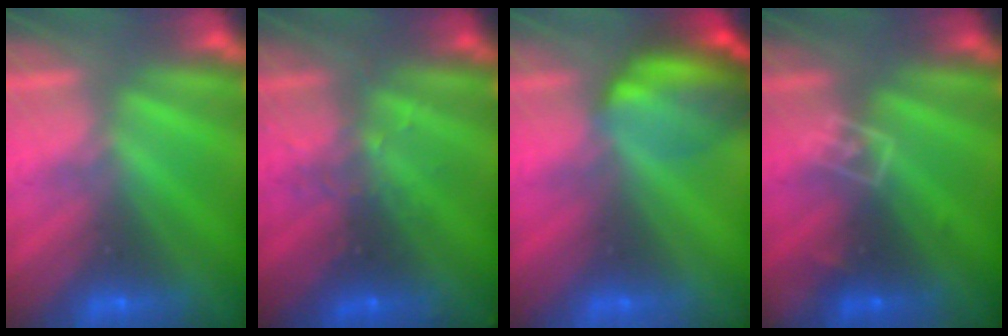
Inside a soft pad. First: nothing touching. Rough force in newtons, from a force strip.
{"total": 2.9}
{"total": 10.8}
{"total": 2.8}